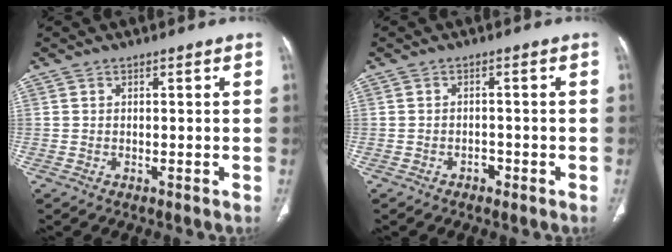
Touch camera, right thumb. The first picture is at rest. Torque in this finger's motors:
{"motor_torque": [0.67, -0.14, 0.33, -0.23, -0.02]}